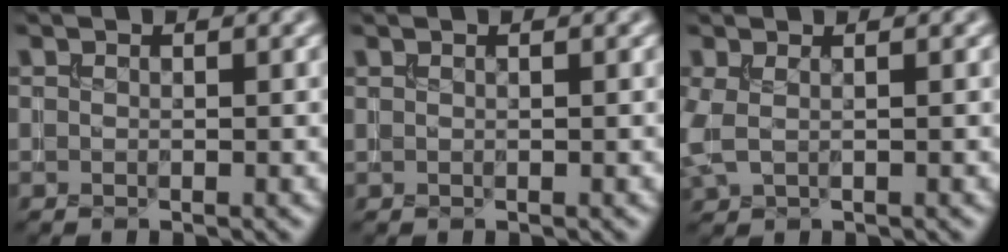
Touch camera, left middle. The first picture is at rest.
{"total": 0.0}
{"total": 1.8, "force": [0.3, 0.9, 1.5], "torque": [-0.046, 0.002, 0.003]}